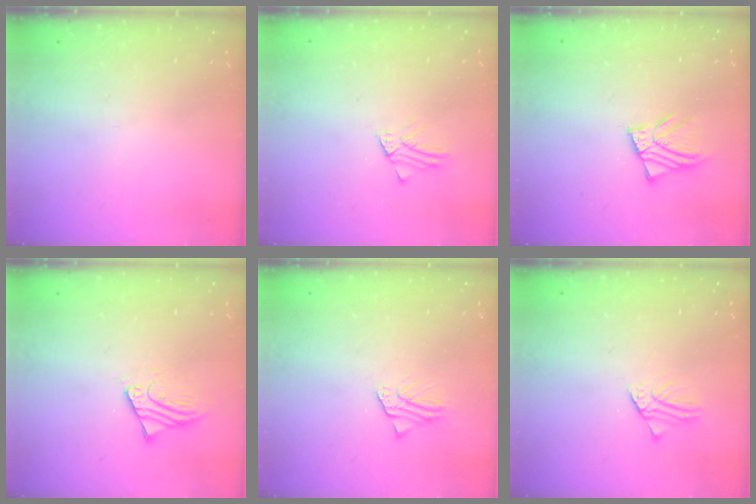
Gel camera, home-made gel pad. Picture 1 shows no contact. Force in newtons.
{"total": 1.5, "press": 1.4, "slide": 0.1}
{"total": 5.2, "press": 5.2, "slide": 0.6}
{"total": 3.9, "press": 3.9, "slide": 0.4}
{"total": 2.5, "press": 2.4, "slide": 0.3}
{"total": 1.1, "press": 1.1, "slide": 0.1}